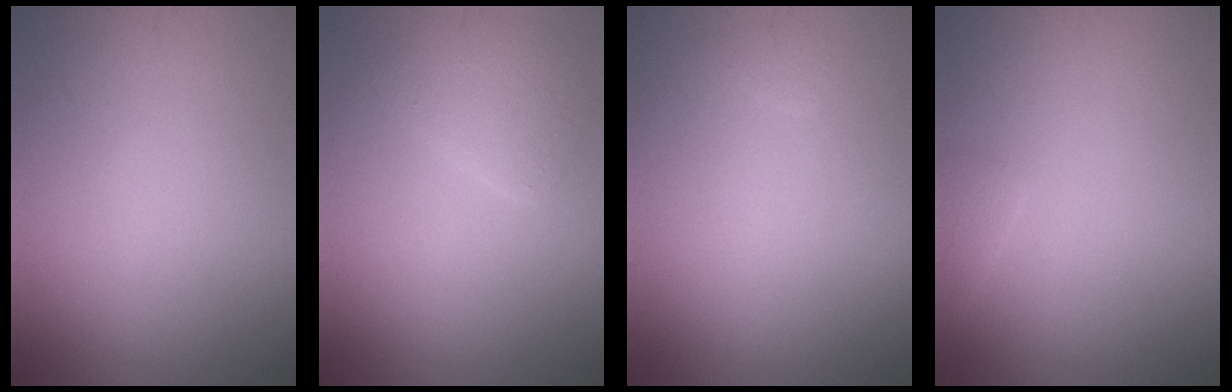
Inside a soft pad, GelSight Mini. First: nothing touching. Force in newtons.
{"total": 2.9, "press": 2.9, "slide": 0.2}
{"total": 0.5, "press": 0.5, "slide": 0.1}
{"total": 0.9, "press": 0.9, "slide": 0.1}